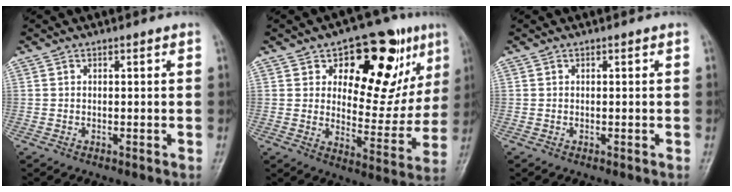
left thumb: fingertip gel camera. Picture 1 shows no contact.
{"total": 20.1, "force": [9.1, 10.4, 14.6], "torque": [-0.137, -0.029, 0.132]}
{"total": 0.0}